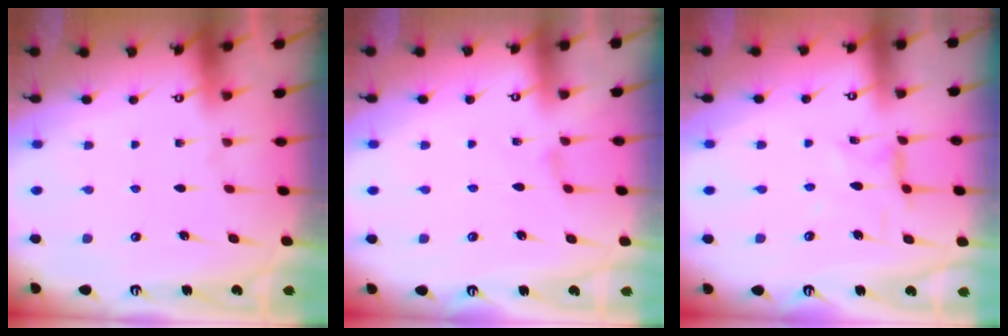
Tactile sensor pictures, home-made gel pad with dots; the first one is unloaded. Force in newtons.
{"total": 1.9, "press": 1.9, "slide": 0.3}
{"total": 1.8, "press": 1.8, "slide": 0.3}